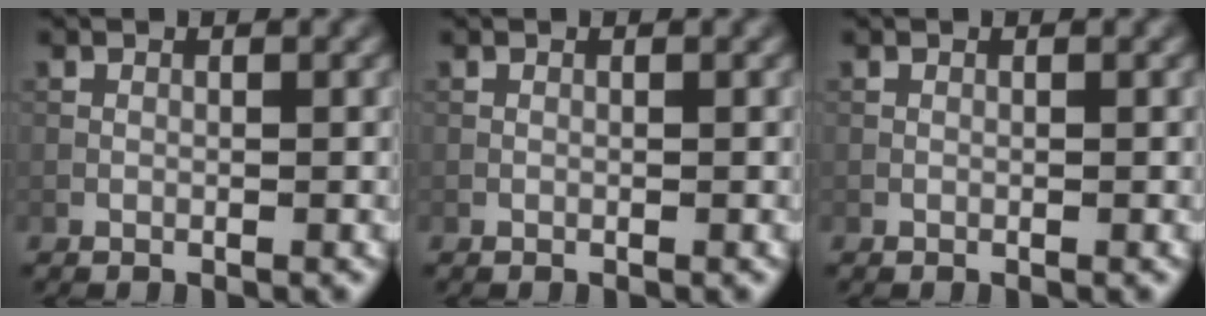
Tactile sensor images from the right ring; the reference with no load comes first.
{"total": 0.0}
{"total": 0.0}